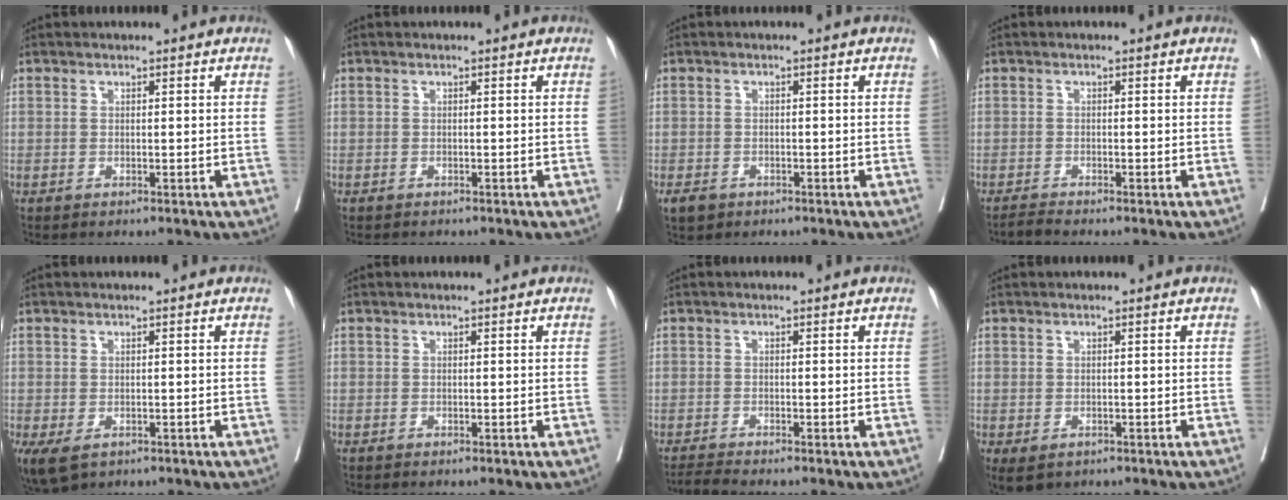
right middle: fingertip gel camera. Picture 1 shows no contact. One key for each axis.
{"total": 1.6, "fx": -1.4, "fy": 0.5, "fz": 0.5, "tx": -0.015, "ty": -0.004, "tz": -0.017}
{"total": 2.3, "fx": -1.5, "fy": 1.5, "fz": 0.8, "tx": -0.020, "ty": 0.000, "tz": -0.020}
{"total": 1.1, "fx": -1.1, "fy": -0.4, "fz": 0.1, "tx": -0.009, "ty": -0.005, "tz": -0.022}
{"total": 4.9, "fx": -2.4, "fy": 3.0, "fz": 3.0, "tx": -0.063, "ty": -0.013, "tz": -0.035}
{"total": 0.0}
{"total": 1.8, "fx": -1.6, "fy": -0.7, "fz": 0.2, "tx": -0.011, "ty": -0.010, "tz": -0.033}
{"total": 3.4, "fx": -1.9, "fy": 2.2, "fz": 1.7, "tx": -0.029, "ty": -0.007, "tz": -0.023}